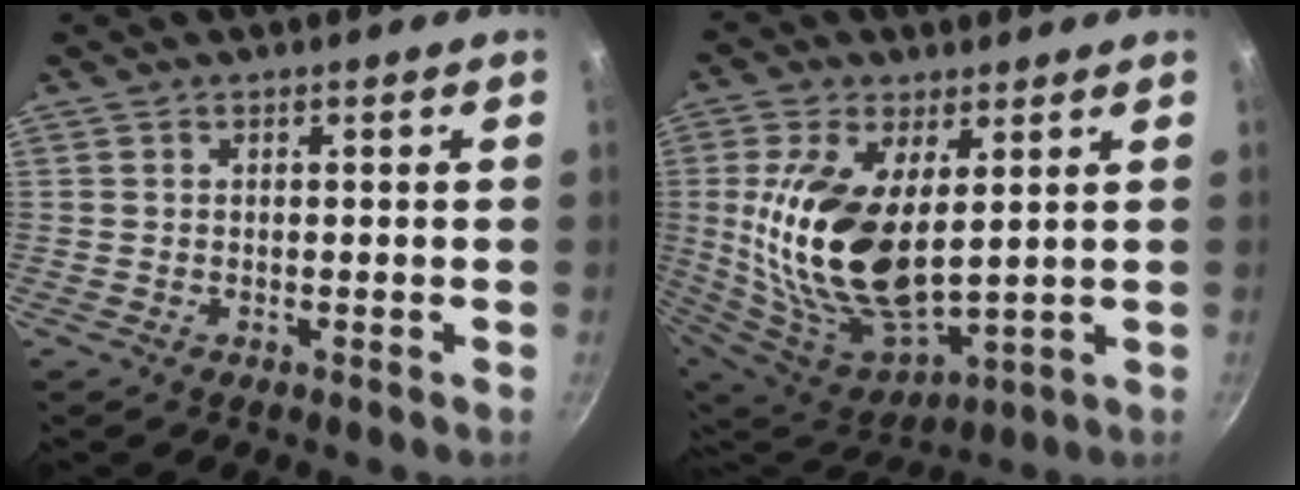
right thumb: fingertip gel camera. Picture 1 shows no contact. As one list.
[{"total": 19.5, "force": [3.5, 10.1, 16.3], "torque": [-0.325, -0.036, 0.080]}]